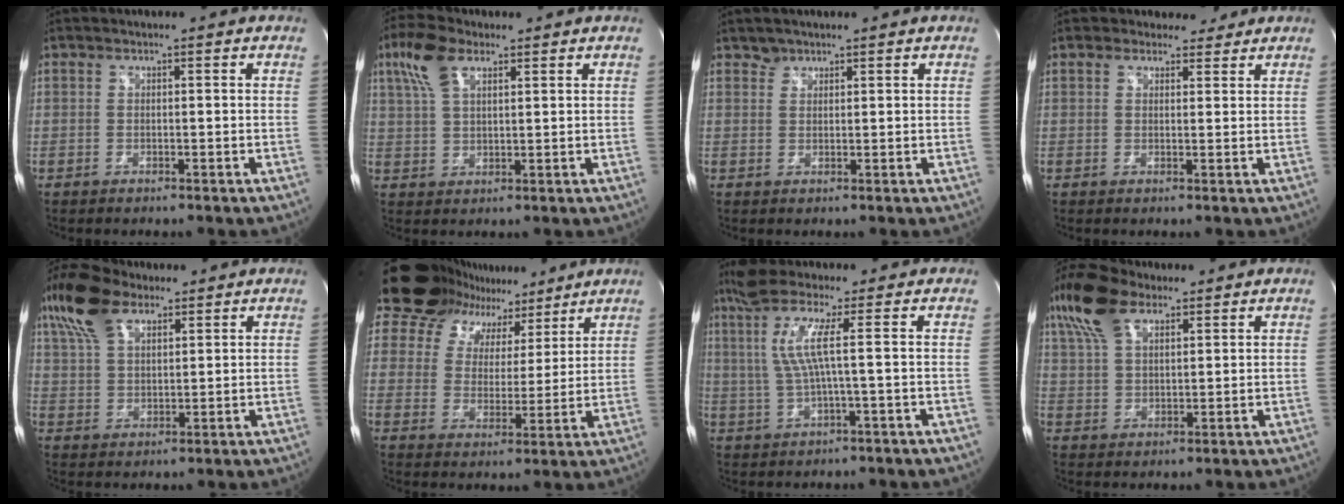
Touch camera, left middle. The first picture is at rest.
{"total": 6.8, "force": [3.9, 2.9, 4.8], "torque": [-0.112, 0.023, 0.078]}
{"total": 1.4, "force": [1.1, 0.7, -0.3], "torque": [0.013, 0.001, 0.016]}
{"total": 3.1, "force": [2.6, 1.7, -0.2], "torque": [0.012, 0.001, 0.030]}
{"total": 10.2, "force": [6.8, 4.5, 6.1], "torque": [-0.141, 0.031, 0.134]}
{"total": 15.7, "force": [11.8, 9.4, 4.4], "torque": [-0.085, 0.035, 0.174]}
{"total": 6.9, "force": [1.9, -1.2, 6.5], "torque": [-0.134, 0.011, 0.042]}
{"total": 10.1, "force": [6.6, 4.4, 6.2], "torque": [-0.144, 0.031, 0.130]}